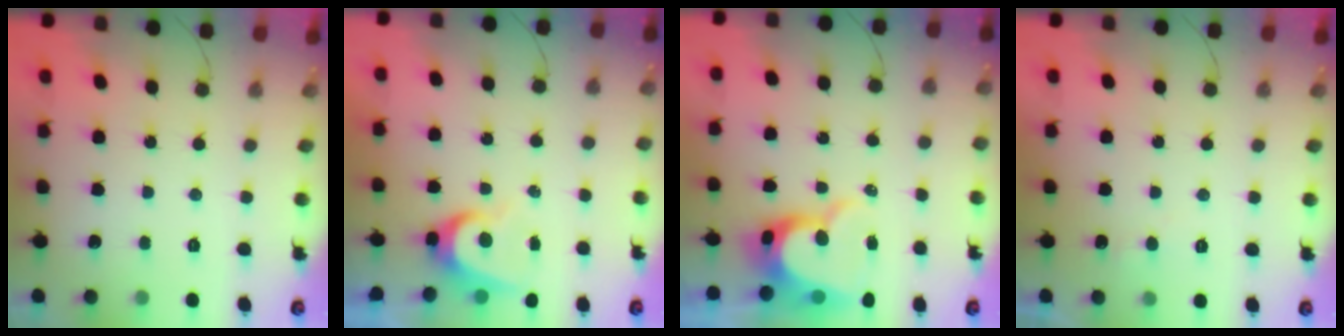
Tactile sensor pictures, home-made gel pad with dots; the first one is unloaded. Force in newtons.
{"total": 6.7, "press": 6.7, "slide": 0.7}
{"total": 11.1, "press": 11.1, "slide": 0.8}
{"total": 3.7, "press": 3.7, "slide": 0.4}